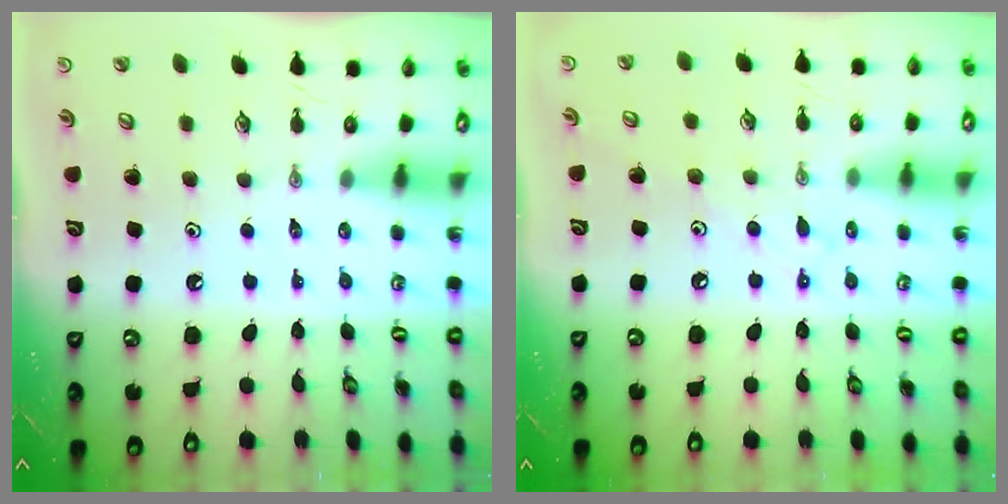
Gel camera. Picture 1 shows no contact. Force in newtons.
{"total": 7.8, "press": 7.7, "slide": 0.6}